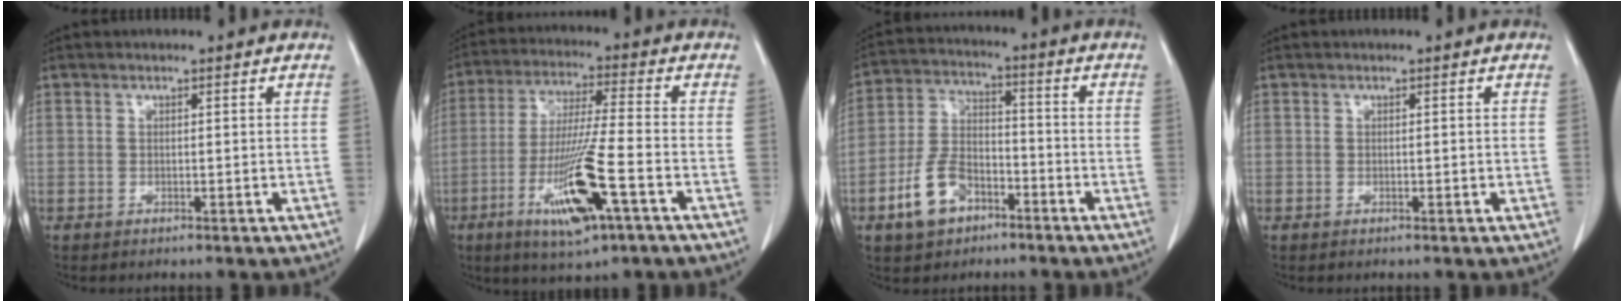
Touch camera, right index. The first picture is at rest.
{"total": 13.4, "force": [-5.4, 0.7, 12.2], "torque": [-0.241, -0.022, -0.092]}
{"total": 9.4, "force": [-5.1, 5.6, 5.6], "torque": [-0.128, 0.011, -0.092]}
{"total": 0.0}